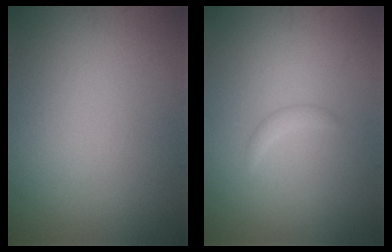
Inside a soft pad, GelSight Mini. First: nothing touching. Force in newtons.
{"total": 0.9, "press": 0.9, "slide": 0.0}